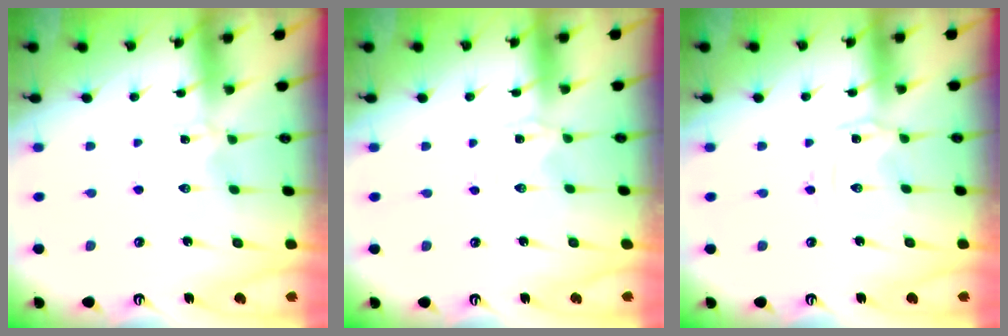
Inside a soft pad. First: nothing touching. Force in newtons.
{"total": 0.0}
{"total": 1.0, "press": 1.0, "slide": 0.1}